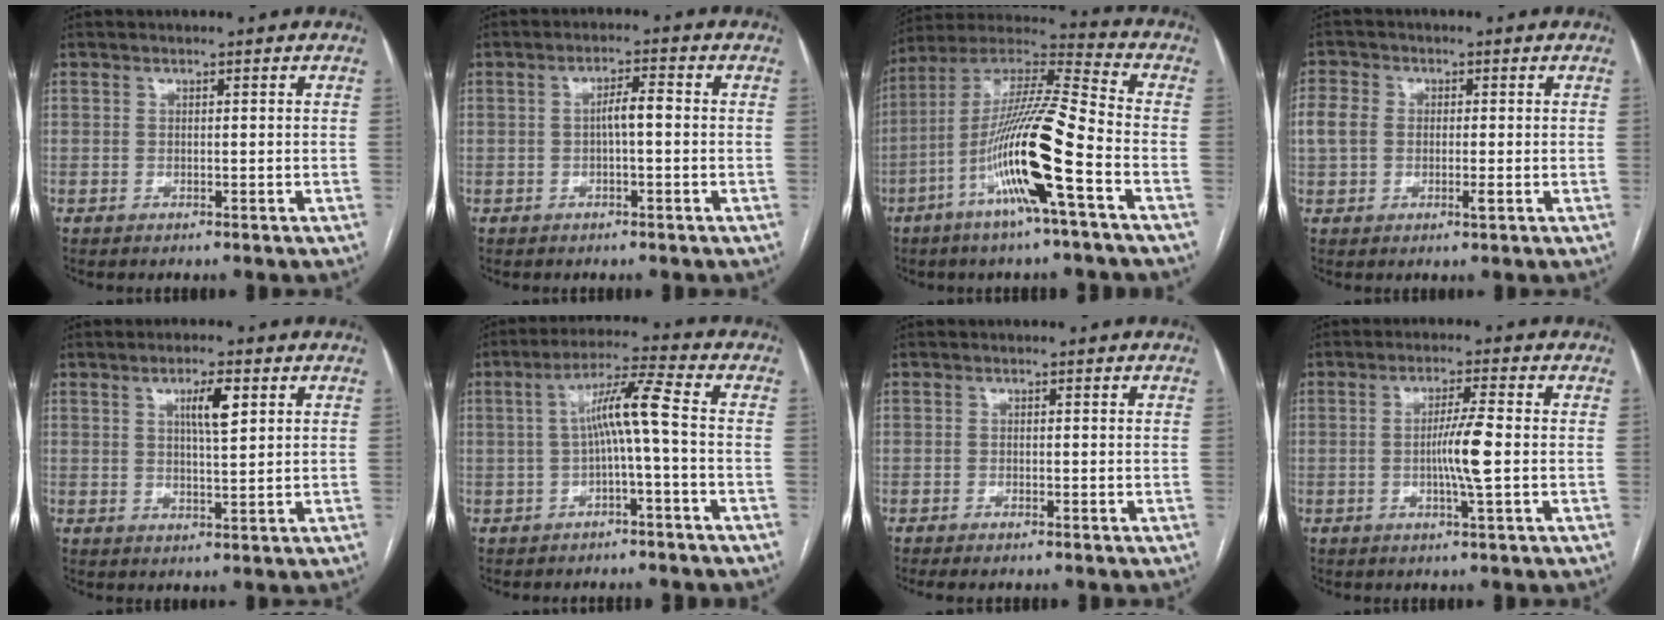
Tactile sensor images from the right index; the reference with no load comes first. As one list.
[{"total": 3.1, "force": [-0.2, 0.5, 3.0], "torque": [-0.049, 0.009, -0.003]}, {"total": 17.5, "force": [-6.2, 0.1, 16.3], "torque": [-0.318, -0.002, -0.122]}, {"total": 5.0, "force": [-0.2, 3.3, 3.7], "torque": [-0.083, 0.010, -0.008]}, {"total": 4.7, "force": [1.9, 0.7, 4.2], "torque": [-0.071, 0.001, 0.034]}, {"total": 6.9, "force": [-0.7, -0.4, 6.9], "torque": [-0.120, 0.027, -0.009]}, {"total": 1.5, "force": [-1.3, 0.2, 0.7], "torque": [-0.011, -0.003, -0.017]}, {"total": 5.5, "force": [-0.7, -0.6, 5.4], "torque": [-0.098, -0.003, -0.016]}]